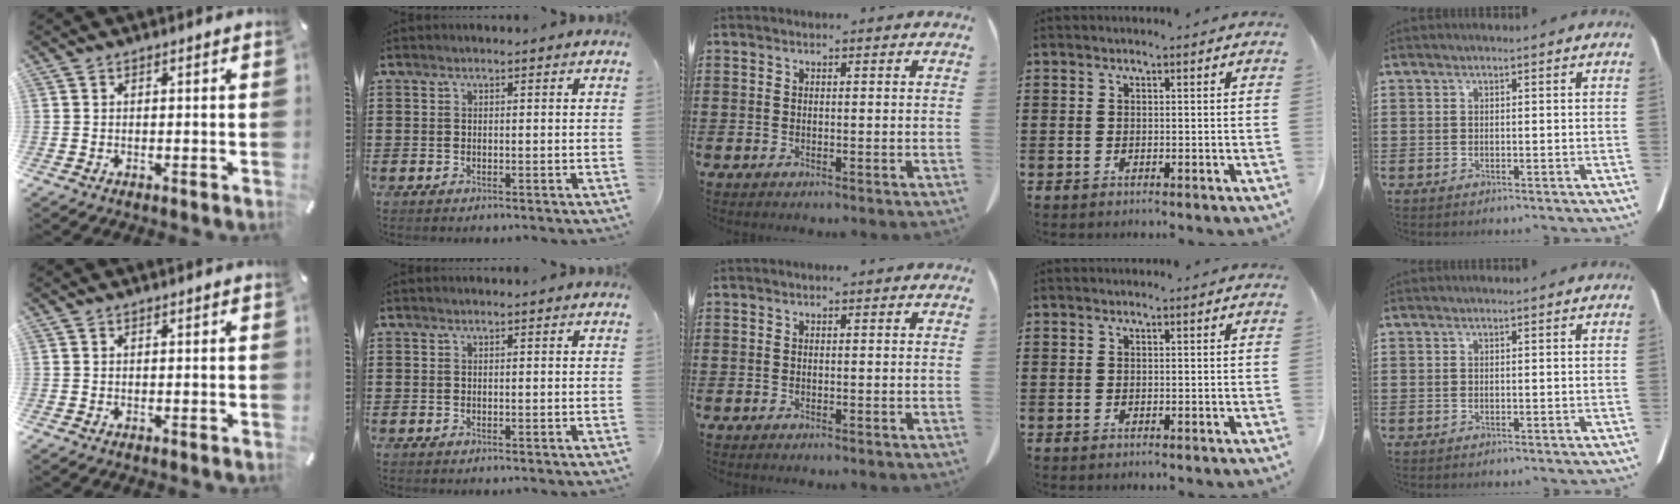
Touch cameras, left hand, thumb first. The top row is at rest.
{}